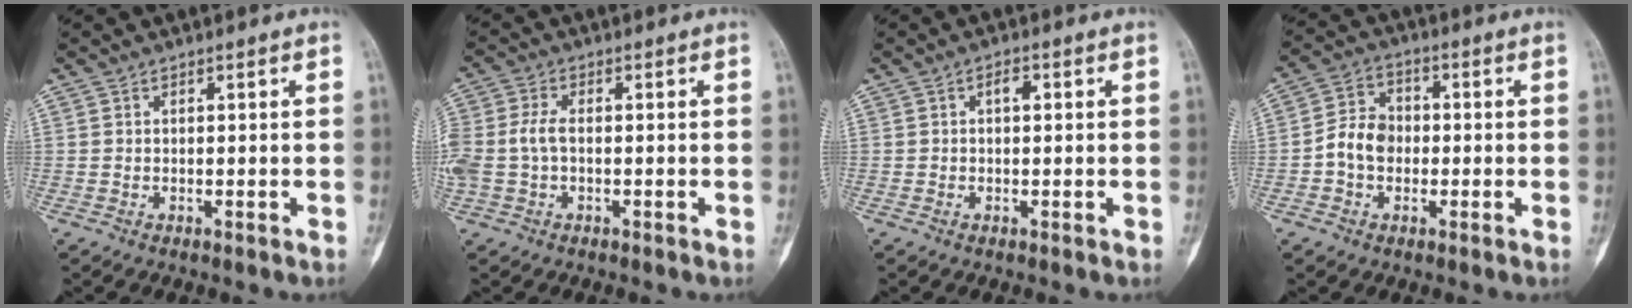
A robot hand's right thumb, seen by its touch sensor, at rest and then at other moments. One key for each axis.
{"total": 6.2, "fx": -0.4, "fy": 3.7, "fz": 4.9, "tx": -0.133, "ty": 0.015, "tz": -0.009}
{"total": 2.0, "fx": 0.4, "fy": 1.0, "fz": 1.7, "tx": -0.022, "ty": 0.005, "tz": 0.002}
{"total": 7.0, "fx": -1.2, "fy": 5.6, "fz": 4.1, "tx": -0.057, "ty": 0.024, "tz": -0.033}